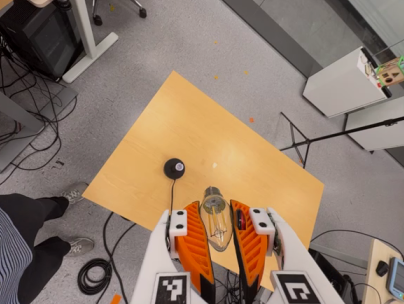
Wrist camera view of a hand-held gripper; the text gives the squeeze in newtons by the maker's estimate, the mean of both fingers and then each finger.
{"total": 20.2, "left": 25.3, "right": 15.1}